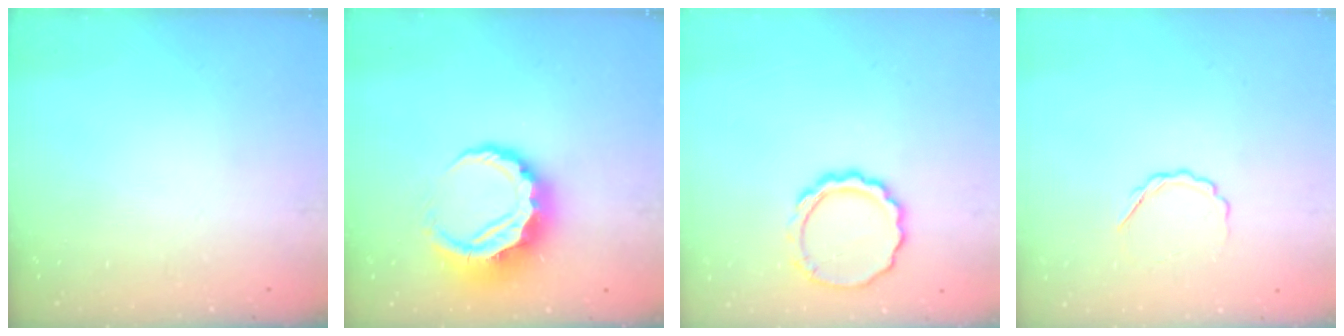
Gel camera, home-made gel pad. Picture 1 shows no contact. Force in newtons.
{"total": 8.8, "press": 8.6, "slide": 1.6}
{"total": 8.5, "press": 8.5, "slide": 1.2}
{"total": 3.8, "press": 3.7, "slide": 0.8}